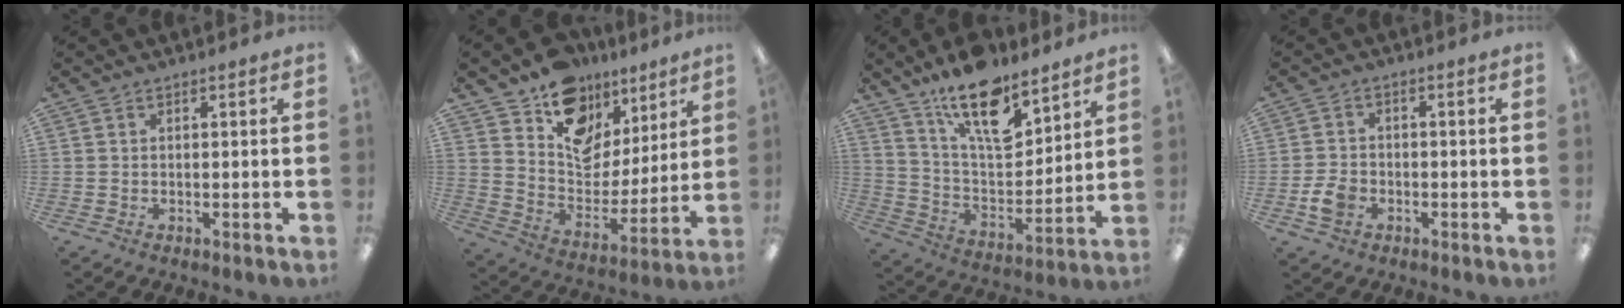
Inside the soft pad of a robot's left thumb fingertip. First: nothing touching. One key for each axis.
{"total": 13.2, "fx": 8.9, "fy": 9.0, "fz": 3.9, "tx": -0.067, "ty": -0.068, "tz": 0.166}
{"total": 18.0, "fx": 12.5, "fy": 7.5, "fz": 10.6, "tx": -0.178, "ty": -0.074, "tz": 0.216}
{"total": 4.7, "fx": -2.0, "fy": 3.4, "fz": 2.5, "tx": -0.051, "ty": 0.007, "tz": -0.036}